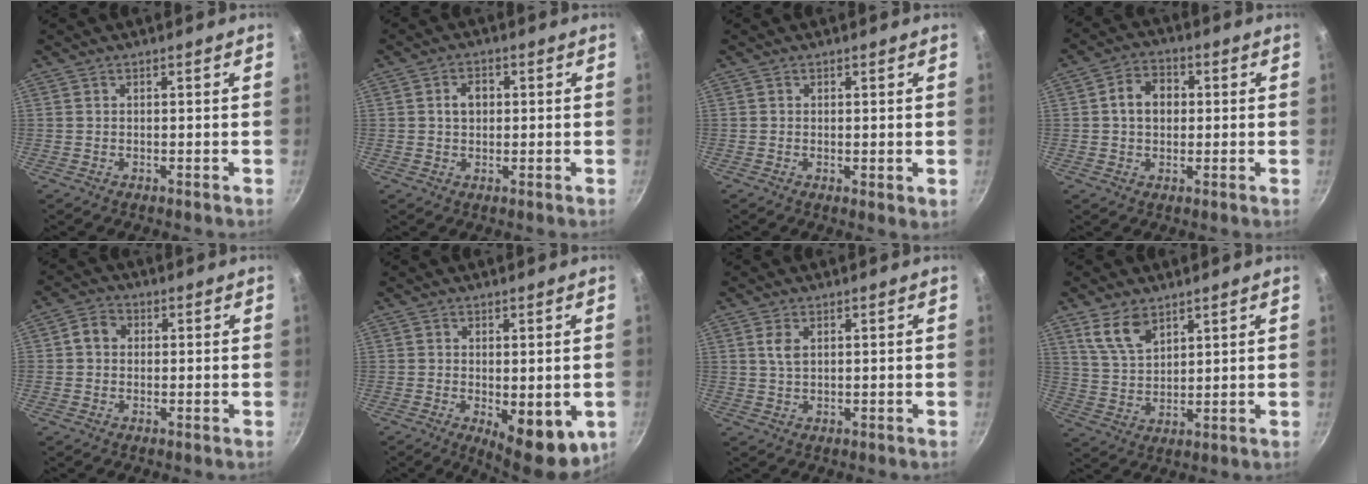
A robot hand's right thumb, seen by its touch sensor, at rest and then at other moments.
{"total": 3.7, "force": [0.5, 2.8, 2.3], "torque": [-0.020, 0.008, 0.005]}
{"total": 1.4, "force": [0.3, 0.6, 1.2], "torque": [-0.016, -0.011, 0.001]}
{"total": 6.8, "force": [0.7, 5.4, 4.2], "torque": [-0.047, 0.013, 0.001]}
{"total": 4.0, "force": [0.4, 3.4, 2.0], "torque": [-0.022, 0.009, -0.005]}
{"total": 10.5, "force": [-2.2, 4.4, 9.2], "torque": [-0.099, -0.009, -0.017]}
{"total": 2.6, "force": [0.9, 1.4, 2.0], "torque": [-0.039, -0.003, 0.019]}
{"total": 7.6, "force": [4.8, 3.9, 4.4], "torque": [-0.069, -0.024, 0.102]}